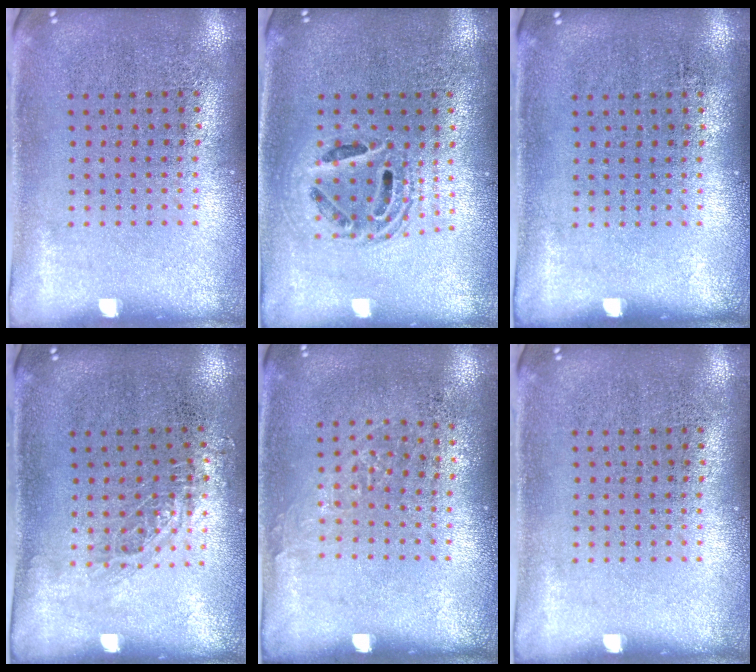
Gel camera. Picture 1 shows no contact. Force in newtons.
{"total": 1.6, "press": 1.4, "slide": 0.8}
{"total": 0.0}
{"total": 0.8, "press": 0.8, "slide": 0.1}
{"total": 0.8, "press": 0.7, "slide": 0.4}
{"total": 0.0}